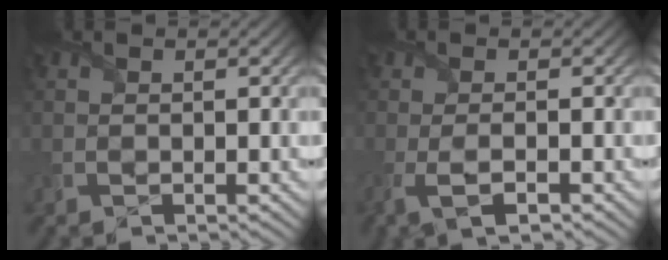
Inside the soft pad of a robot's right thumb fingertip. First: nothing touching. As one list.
[{"total": 3.1, "force": [-1.5, 0.7, 2.6], "torque": [-0.063, -0.005, -0.031]}]